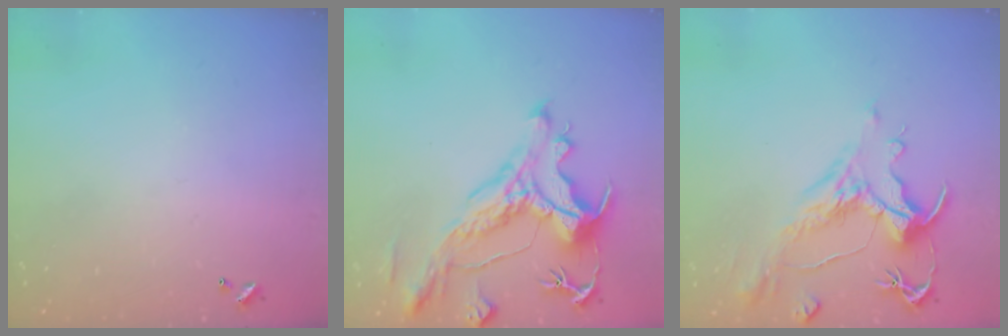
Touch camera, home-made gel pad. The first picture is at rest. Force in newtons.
{"total": 5.0, "press": 4.7, "slide": 1.8}
{"total": 1.6, "press": 0.7, "slide": 1.4}